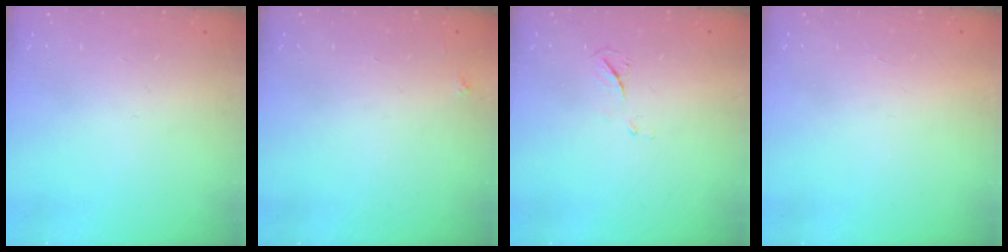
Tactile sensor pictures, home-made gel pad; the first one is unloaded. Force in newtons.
{"total": 2.1, "press": 2.1, "slide": 0.3}
{"total": 4.5, "press": 4.5, "slide": 0.6}
{"total": 1.6, "press": 1.5, "slide": 0.1}